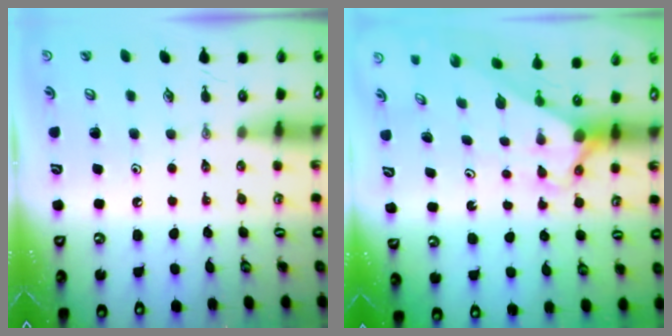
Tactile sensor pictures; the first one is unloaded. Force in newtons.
{"total": 2.8, "press": 2.8, "slide": 0.0}